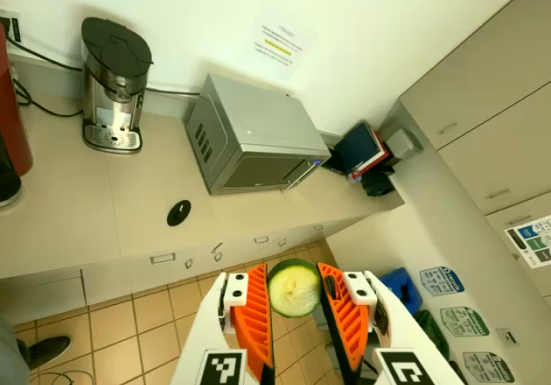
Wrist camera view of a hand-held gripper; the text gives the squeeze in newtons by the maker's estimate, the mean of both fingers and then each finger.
{"total": 8.5, "left": 8.3, "right": 8.6}